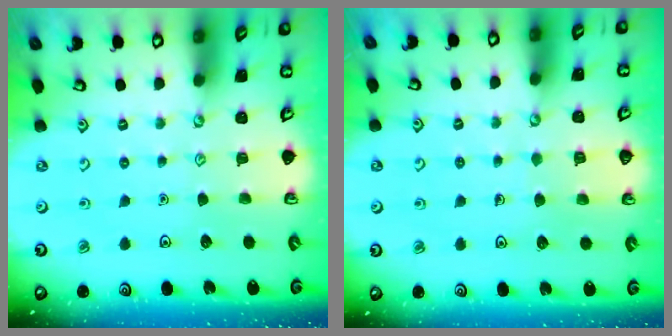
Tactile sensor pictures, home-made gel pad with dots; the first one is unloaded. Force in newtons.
{"total": 3.0, "press": 3.0, "slide": 0.2}